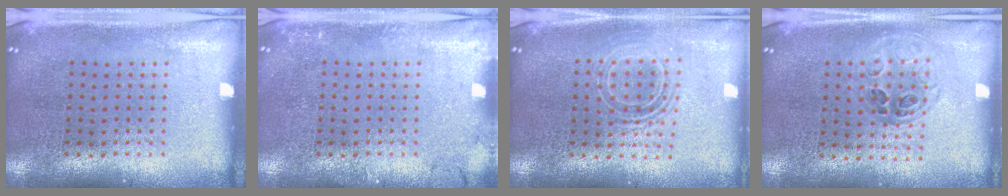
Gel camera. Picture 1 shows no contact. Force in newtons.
{"total": 1.4, "press": 1.4, "slide": 0.2}
{"total": 1.8, "press": 1.3, "slide": 1.1}
{"total": 1.0, "press": 0.9, "slide": 0.4}